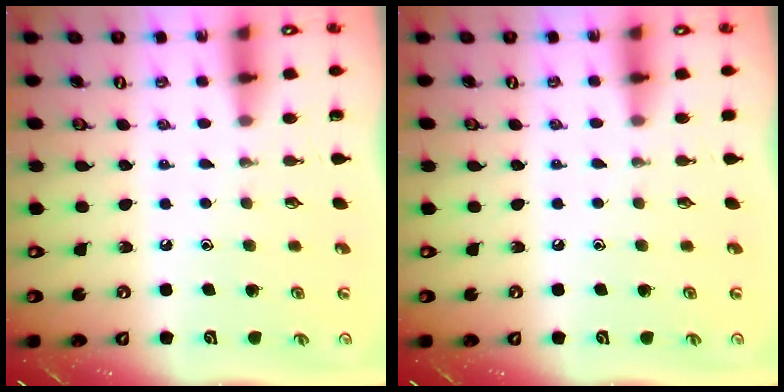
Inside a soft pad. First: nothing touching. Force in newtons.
{"total": 2.3, "press": 2.3, "slide": 0.4}